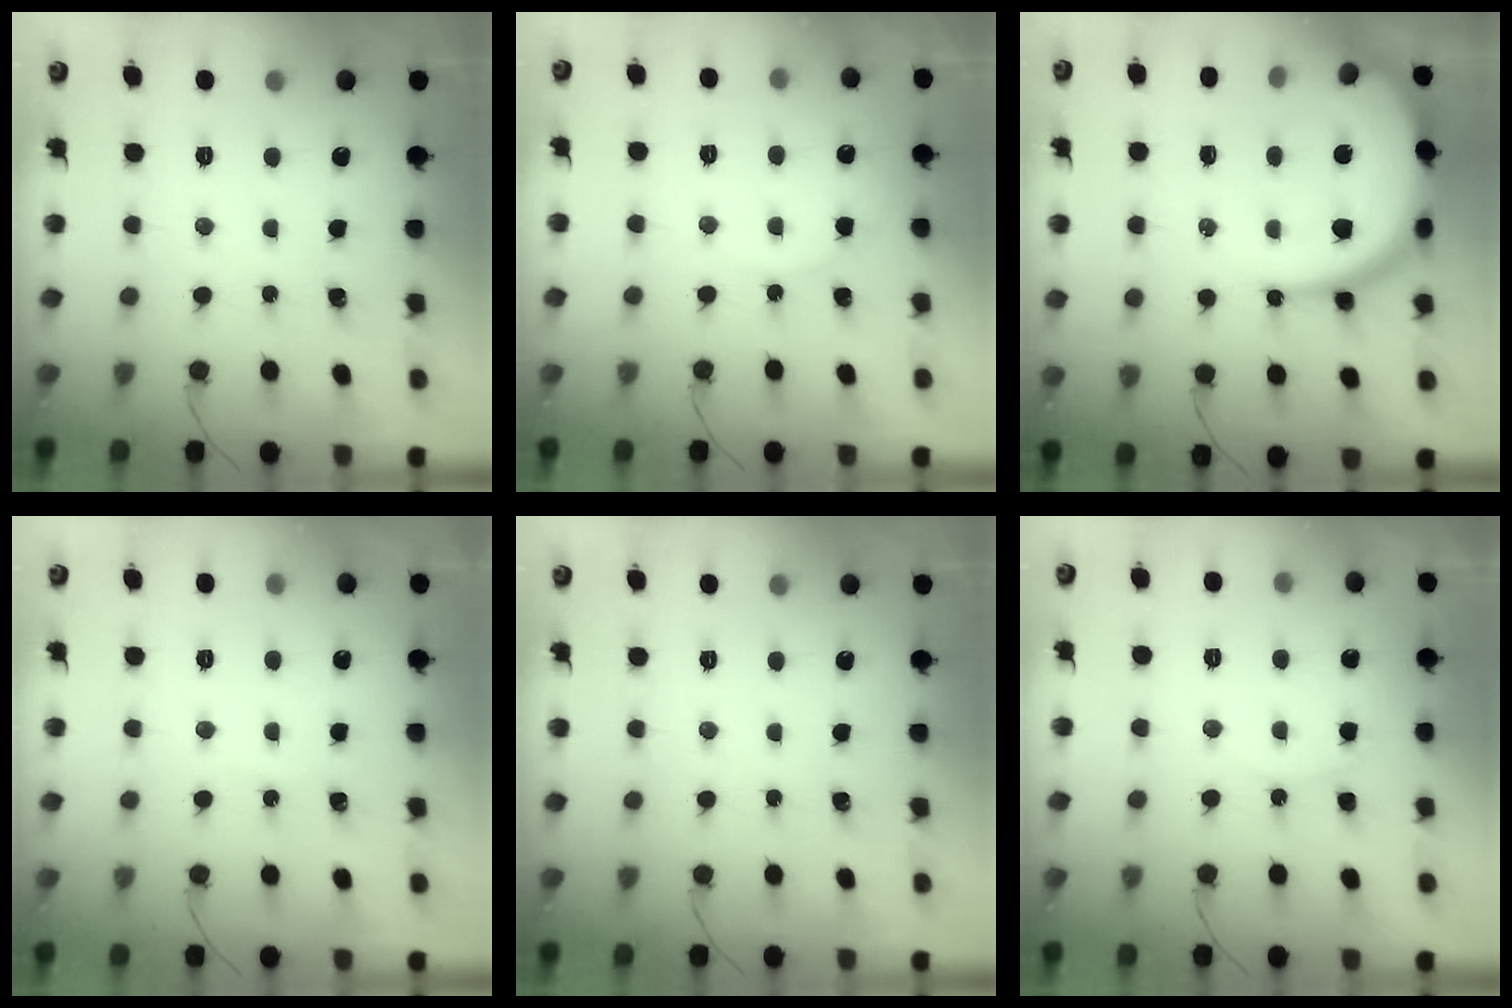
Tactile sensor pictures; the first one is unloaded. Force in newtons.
{"total": 4.9, "press": 4.9, "slide": 0.6}
{"total": 19.1, "press": 19.0, "slide": 1.7}
{"total": 3.9, "press": 3.2, "slide": 2.2}
{"total": 0.0}
{"total": 6.0, "press": 6.0, "slide": 0.6}